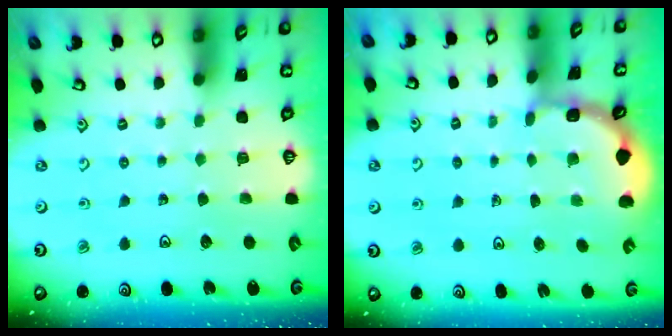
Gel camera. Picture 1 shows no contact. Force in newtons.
{"total": 1.9, "press": 1.9, "slide": 0.2}